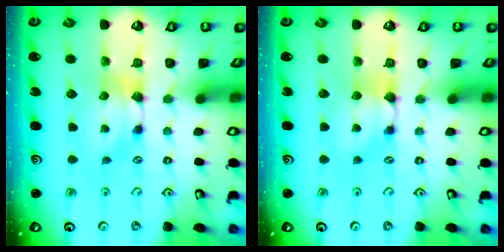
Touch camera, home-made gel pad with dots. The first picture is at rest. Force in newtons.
{"total": 0.6, "press": 0.3, "slide": 0.5}